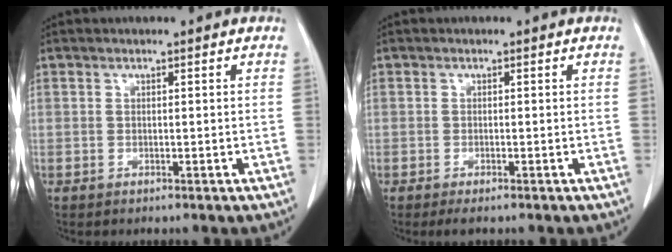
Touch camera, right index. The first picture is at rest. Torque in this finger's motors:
{"motor_torque": [0.20, -0.15, 0.07, 0.01]}